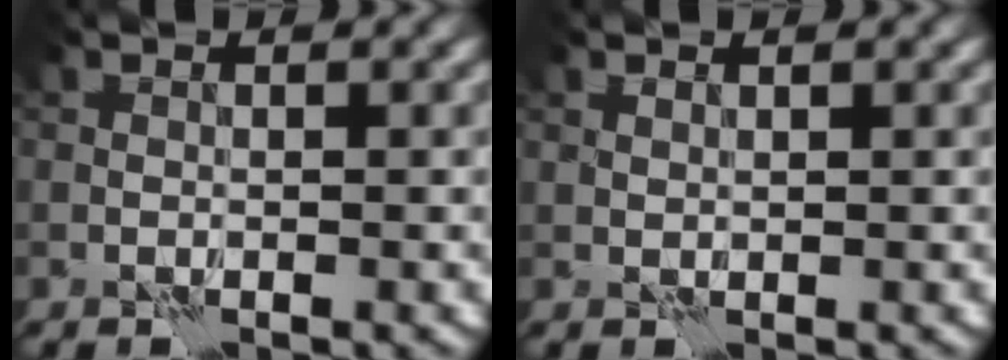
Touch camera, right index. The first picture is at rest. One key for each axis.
{"total": 0.7, "fx": 0.5, "fy": 0.3, "fz": 0.1, "tx": -0.007, "ty": -0.002, "tz": 0.012}